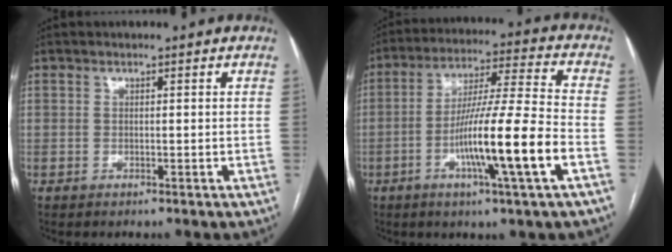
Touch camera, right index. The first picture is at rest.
{"total": 15.0, "force": [-4.9, -1.1, 14.1], "torque": [-0.253, -0.009, -0.091]}